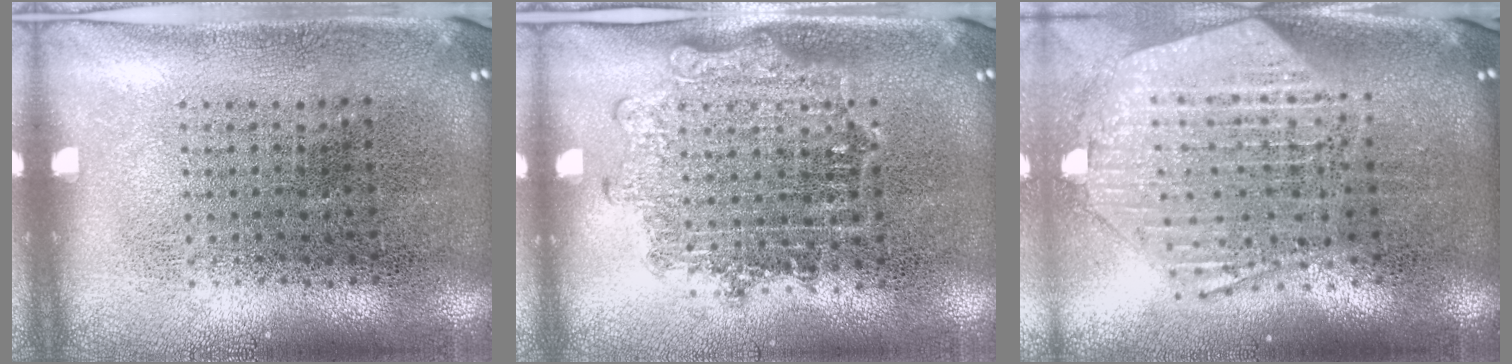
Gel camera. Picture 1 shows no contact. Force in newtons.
{"total": 1.4, "press": 1.2, "slide": 0.7}
{"total": 2.7, "press": 2.2, "slide": 1.6}